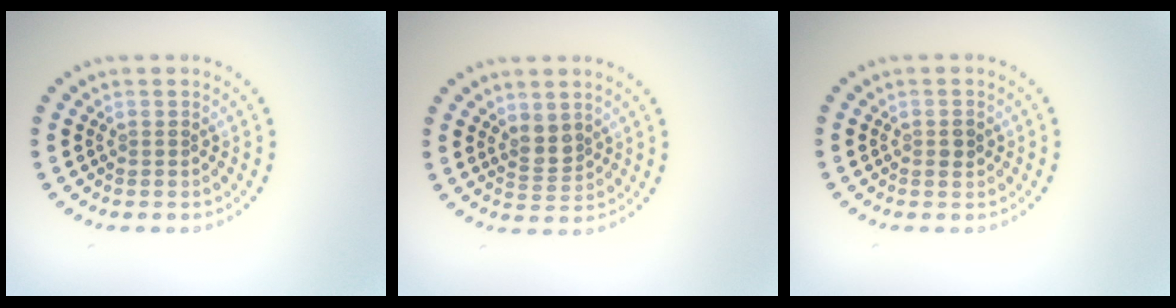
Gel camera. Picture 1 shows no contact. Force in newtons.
{"total": 2.0, "press": 1.7, "slide": 1.0}
{"total": 1.0, "press": 1.0, "slide": 0.1}